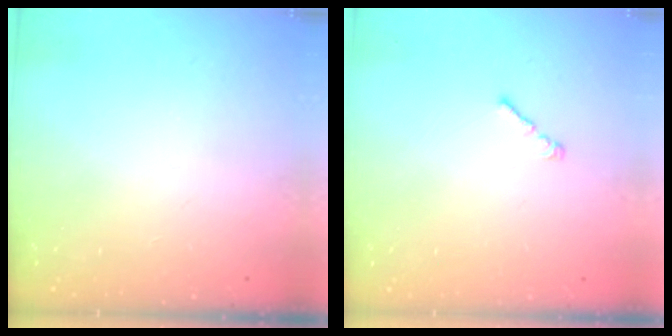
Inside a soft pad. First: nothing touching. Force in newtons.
{"total": 1.1, "press": 0.9, "slide": 0.5}